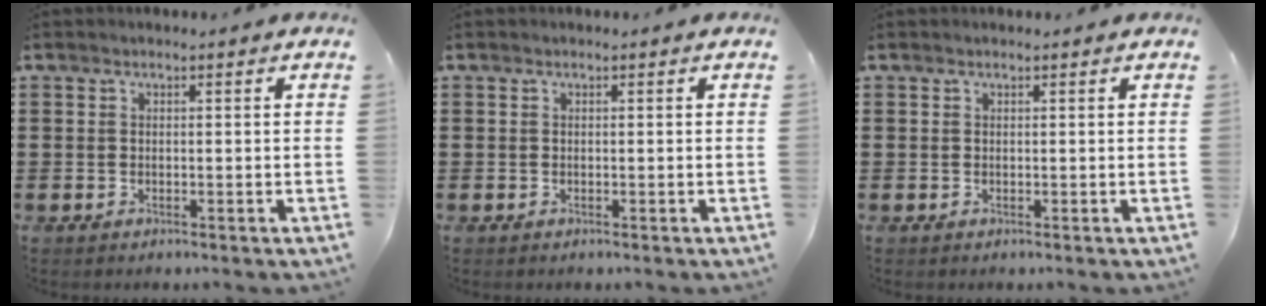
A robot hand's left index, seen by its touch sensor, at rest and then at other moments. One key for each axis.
{"total": 0.0}
{"total": 0.0}